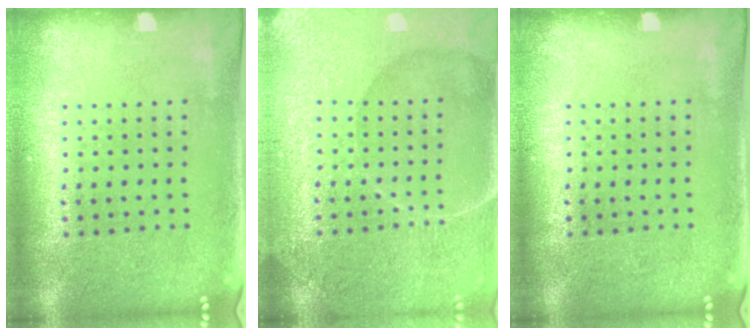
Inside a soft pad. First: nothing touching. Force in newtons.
{"total": 6.2, "press": 6.1, "slide": 0.8}
{"total": 0.0}